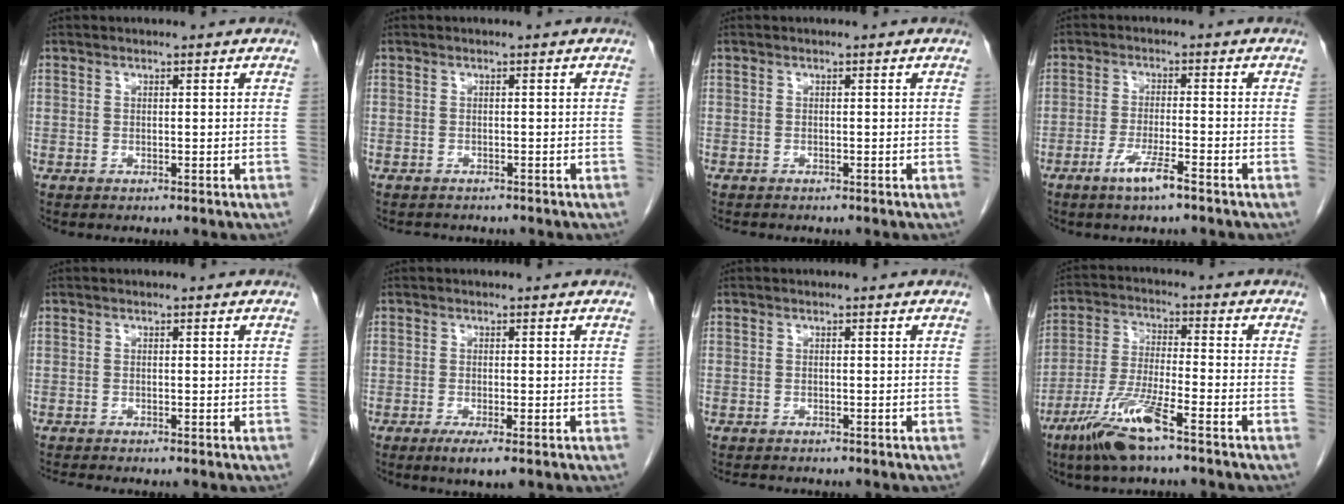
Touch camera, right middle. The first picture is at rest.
{"total": 2.0, "force": [-1.8, 0.8, 0.3], "torque": [-0.012, -0.003, -0.025]}
{"total": 0.8, "force": [-0.8, 0.2, 0.2], "torque": [-0.010, -0.002, -0.013]}
{"total": 4.6, "force": [-3.0, 0.0, 3.5], "torque": [-0.071, -0.006, -0.058]}
{"total": 1.0, "force": [-1.0, -0.3, 0.0], "torque": [-0.007, -0.005, -0.020]}
{"total": 3.2, "force": [-1.8, 0.4, 2.6], "torque": [-0.043, -0.009, -0.028]}
{"total": 2.5, "force": [-2.2, 0.9, 0.8], "torque": [-0.015, -0.005, -0.027]}
{"total": 9.9, "force": [-6.3, 0.7, 7.6], "torque": [-0.161, -0.020, -0.123]}